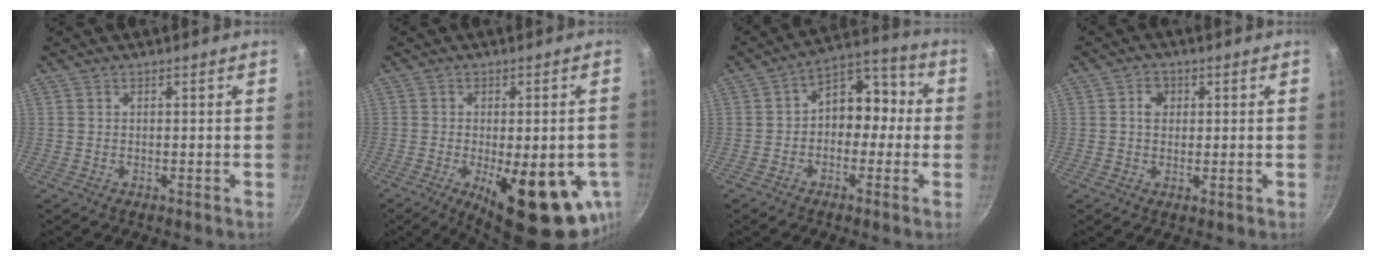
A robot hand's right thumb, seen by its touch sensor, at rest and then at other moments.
{"total": 18.4, "force": [-5.6, 6.7, 16.2], "torque": [-0.183, -0.004, -0.064]}
{"total": 10.2, "force": [-0.7, 7.6, 6.8], "torque": [-0.039, 0.047, -0.031]}
{"total": 3.4, "force": [0.7, 2.8, 1.7], "torque": [-0.009, 0.002, 0.007]}